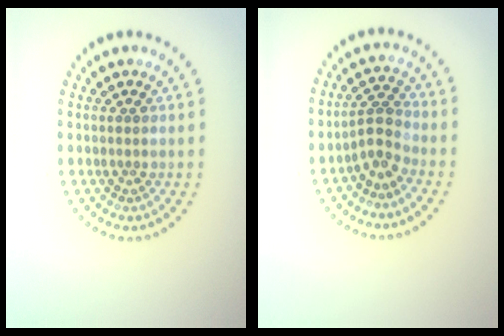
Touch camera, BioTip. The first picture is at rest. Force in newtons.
{"total": 2.6, "press": 1.8, "slide": 1.8}